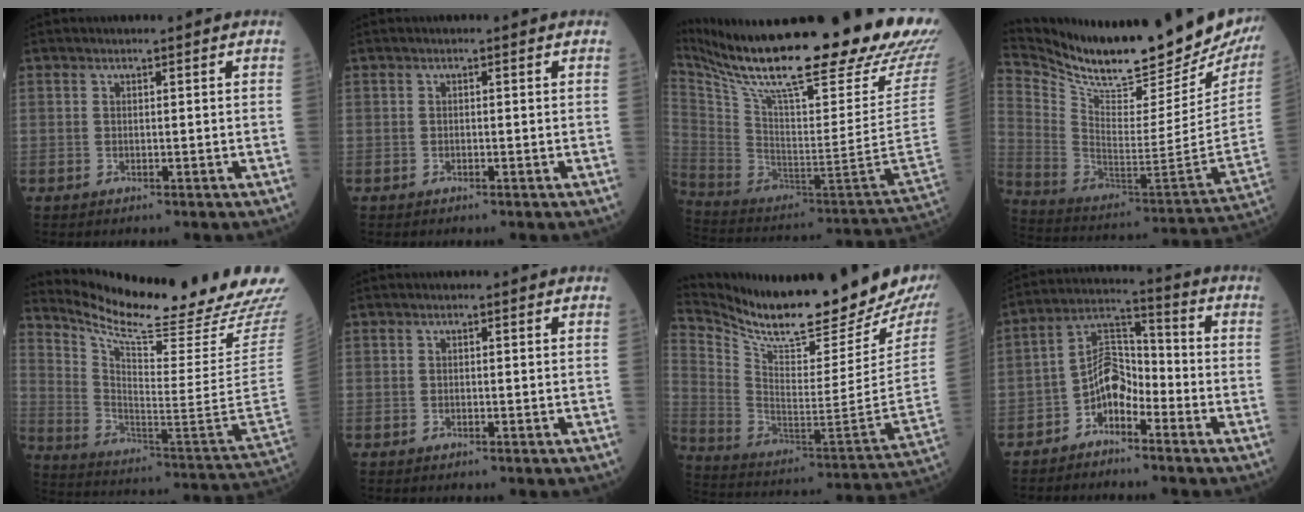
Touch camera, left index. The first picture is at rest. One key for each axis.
{"total": 0.0}
{"total": 36.6, "fx": 28.5, "fy": 3.5, "fz": 22.7, "tx": -0.365, "ty": -0.088, "tz": 0.414}
{"total": 27.2, "fx": 24.2, "fy": 2.9, "fz": 12.1, "tx": -0.226, "ty": -0.101, "tz": 0.358}
{"total": 26.7, "fx": 23.6, "fy": 0.3, "fz": 12.3, "tx": -0.214, "ty": -0.097, "tz": 0.337}
{"total": 0.0}
{"total": 24.6, "fx": 21.6, "fy": 1.7, "fz": 11.7, "tx": -0.216, "ty": -0.091, "tz": 0.329}
{"total": 6.5, "fx": -3.6, "fy": 3.4, "fz": 4.2, "tx": -0.077, "ty": 0.019, "tz": -0.075}